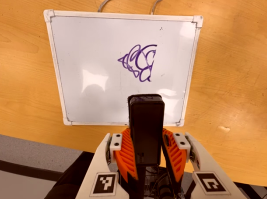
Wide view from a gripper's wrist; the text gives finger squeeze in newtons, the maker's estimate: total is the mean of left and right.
{"total": 9.5, "left": 8.2, "right": 10.9}